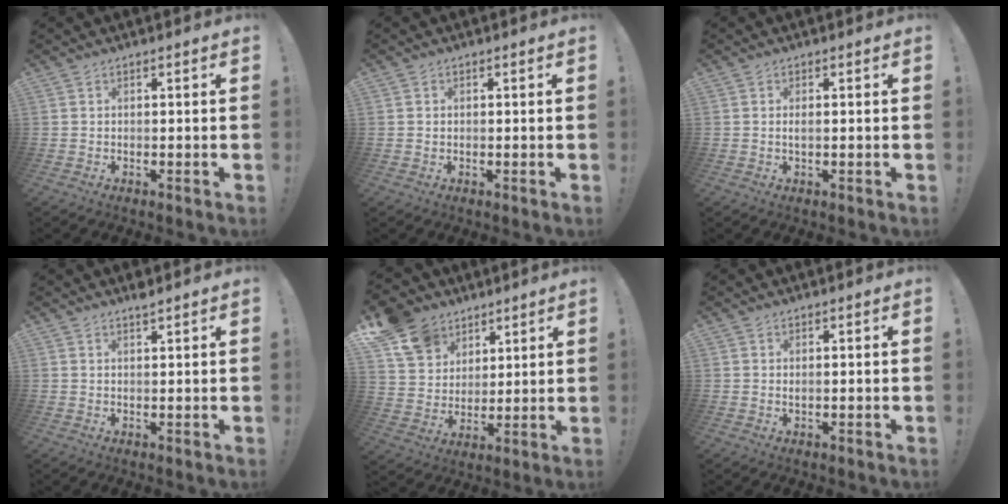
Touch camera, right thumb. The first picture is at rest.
{"total": 0.7, "force": [0.1, 0.7, 0.0], "torque": [-0.007, 0.005, 0.004]}
{"total": 1.0, "force": [0.0, 0.1, 1.0], "torque": [-0.011, -0.004, -0.001]}
{"total": 1.8, "force": [1.7, -0.2, 0.7], "torque": [-0.004, -0.012, 0.027]}
{"total": 13.9, "force": [8.3, 10.2, 4.4], "torque": [-0.070, -0.052, 0.164]}
{"total": 0.6, "force": [0.4, 0.0, 0.5], "torque": [-0.001, -0.003, 0.005]}